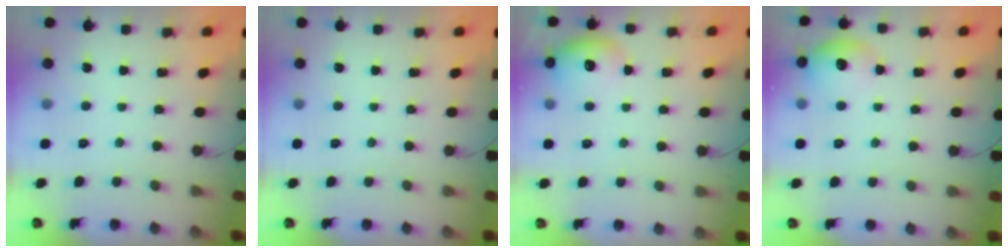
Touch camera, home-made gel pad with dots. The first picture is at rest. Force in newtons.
{"total": 0.0}
{"total": 10.6, "press": 10.5, "slide": 1.3}
{"total": 10.8, "press": 10.0, "slide": 4.0}